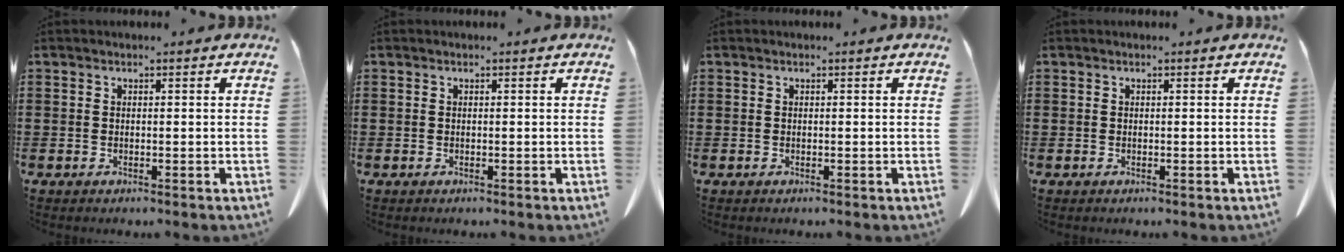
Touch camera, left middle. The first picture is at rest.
{"total": 0.0}
{"total": 0.0}
{"total": 0.0}